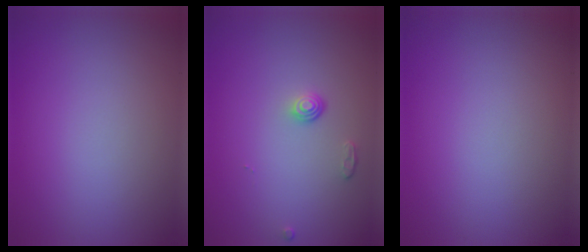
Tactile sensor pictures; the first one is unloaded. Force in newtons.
{"total": 1.1, "press": 0.8, "slide": 0.8}
{"total": 0.0}